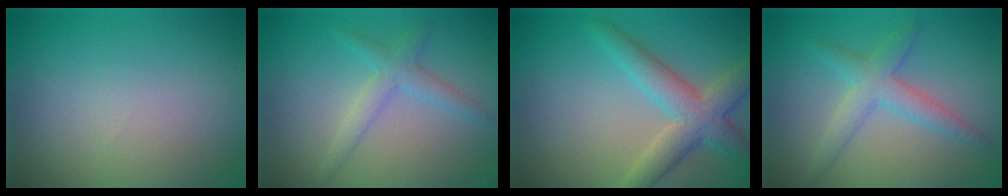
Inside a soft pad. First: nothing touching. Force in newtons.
{"total": 2.2, "press": 2.2, "slide": 0.1}
{"total": 4.6, "press": 4.6, "slide": 0.3}
{"total": 2.9, "press": 2.9, "slide": 0.1}